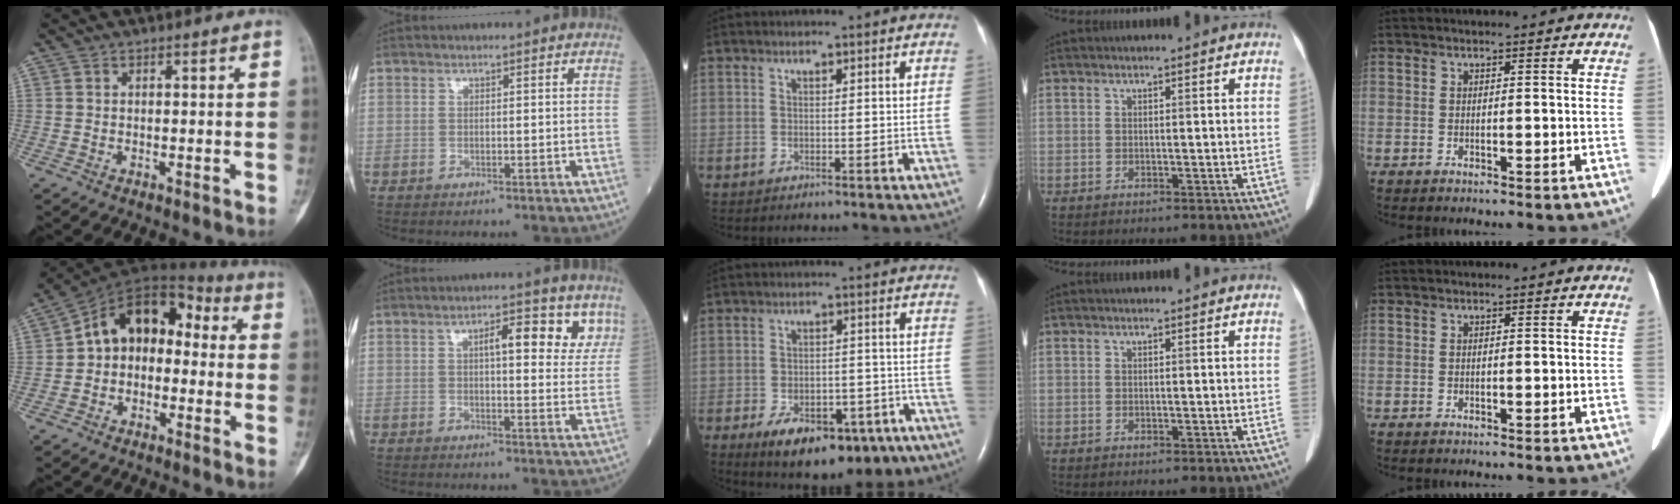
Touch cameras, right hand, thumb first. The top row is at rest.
{"thumb": {"total": 12.1, "force": [-0.3, 8.9, 8.2], "torque": [-0.096, 0.053, -0.025]}, "index": {"total": 8.6, "force": [4.2, 2.6, 7.0], "torque": [-0.087, 0.011, 0.053]}, "middle": {"total": 13.9, "force": [-7.9, 7.4, 8.9], "torque": [-0.133, 0.002, -0.103]}}